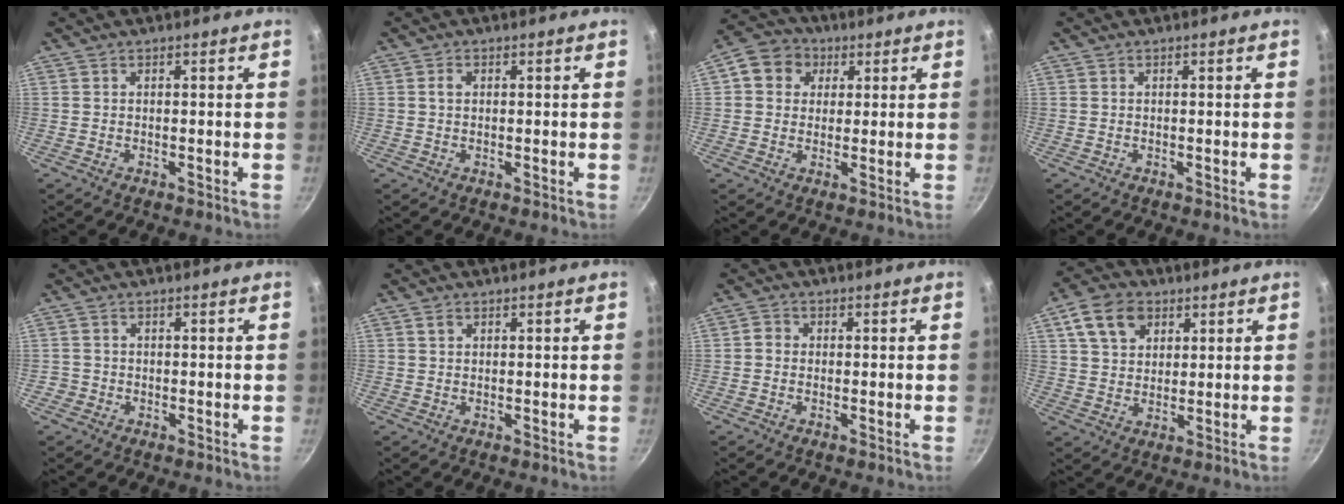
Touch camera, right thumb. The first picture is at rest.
{"total": 1.5, "force": [0.3, 1.1, 0.9], "torque": [-0.015, 0.005, 0.005]}
{"total": 8.0, "force": [2.5, 6.9, 3.2], "torque": [-0.026, 0.007, 0.026]}
{"total": 0.0}
{"total": 1.5, "force": [-0.6, 1.3, 0.2], "torque": [0.000, 0.005, -0.010]}
{"total": 1.2, "force": [0.6, 0.9, 0.5], "torque": [-0.008, 0.001, 0.010]}
{"total": 1.8, "force": [-0.2, 1.7, 0.7], "torque": [-0.012, 0.009, -0.008]}
{"total": 9.7, "force": [4.4, 7.0, 5.1], "torque": [-0.073, 0.001, 0.075]}